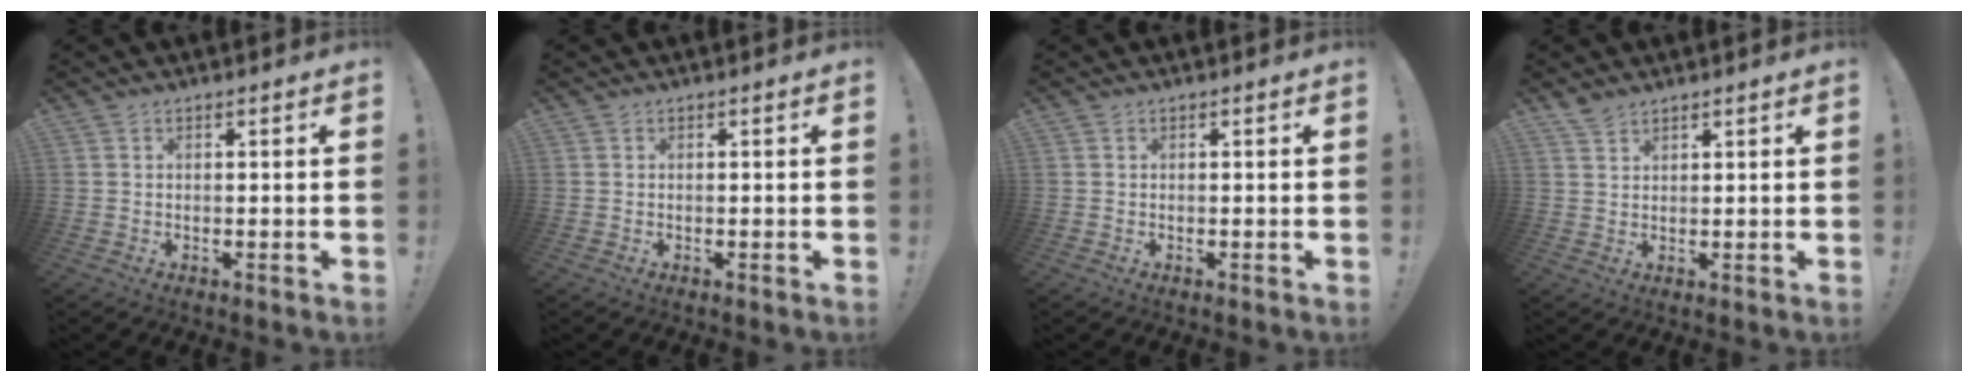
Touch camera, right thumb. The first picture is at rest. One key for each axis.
{"total": 0.0}
{"total": 0.0}
{"total": 3.0, "fx": 2.6, "fy": 1.2, "fz": 1.0, "tx": -0.016, "ty": -0.016, "tz": 0.048}